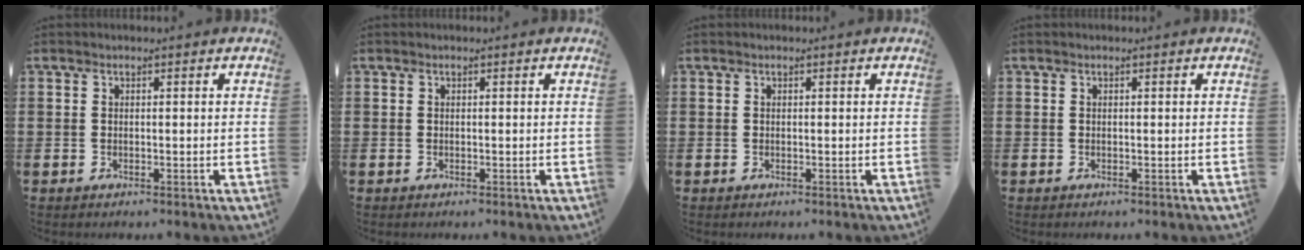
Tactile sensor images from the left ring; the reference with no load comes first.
{"total": 0.0}
{"total": 0.0}
{"total": 0.0}